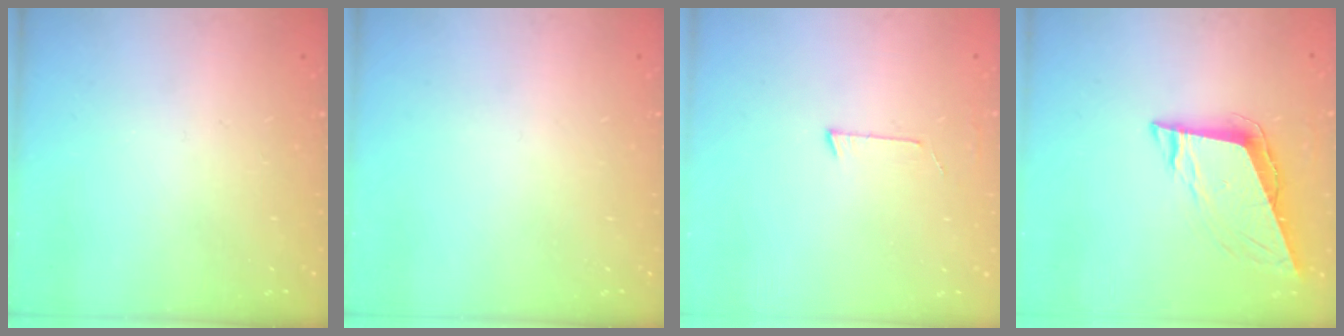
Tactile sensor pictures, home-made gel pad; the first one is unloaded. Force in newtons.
{"total": 0.0}
{"total": 2.7, "press": 2.7, "slide": 0.2}
{"total": 9.1, "press": 8.5, "slide": 3.1}